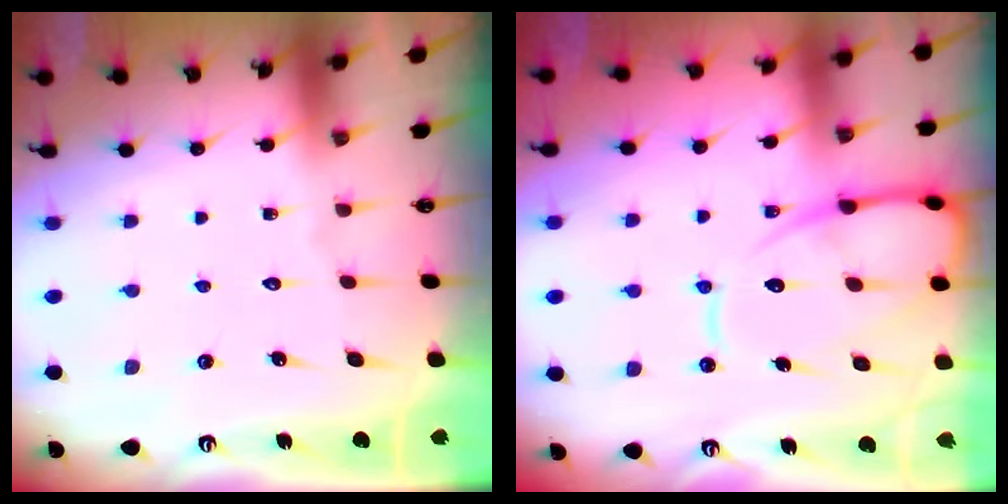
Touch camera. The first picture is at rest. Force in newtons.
{"total": 13.5, "press": 13.5, "slide": 1.5}